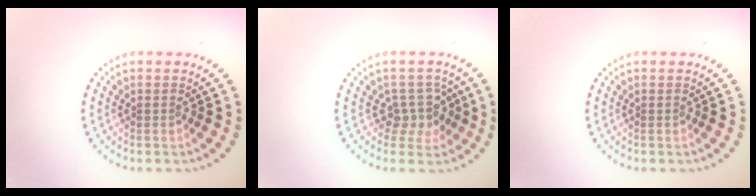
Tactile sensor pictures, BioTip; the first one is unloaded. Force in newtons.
{"total": 2.6, "press": 2.0, "slide": 1.6}
{"total": 0.0}